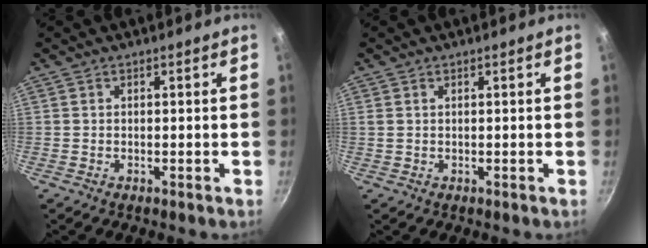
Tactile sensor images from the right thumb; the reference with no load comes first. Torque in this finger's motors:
{"motor_torque": [0.09, -0.13, 0.16, 0.20, -0.03]}